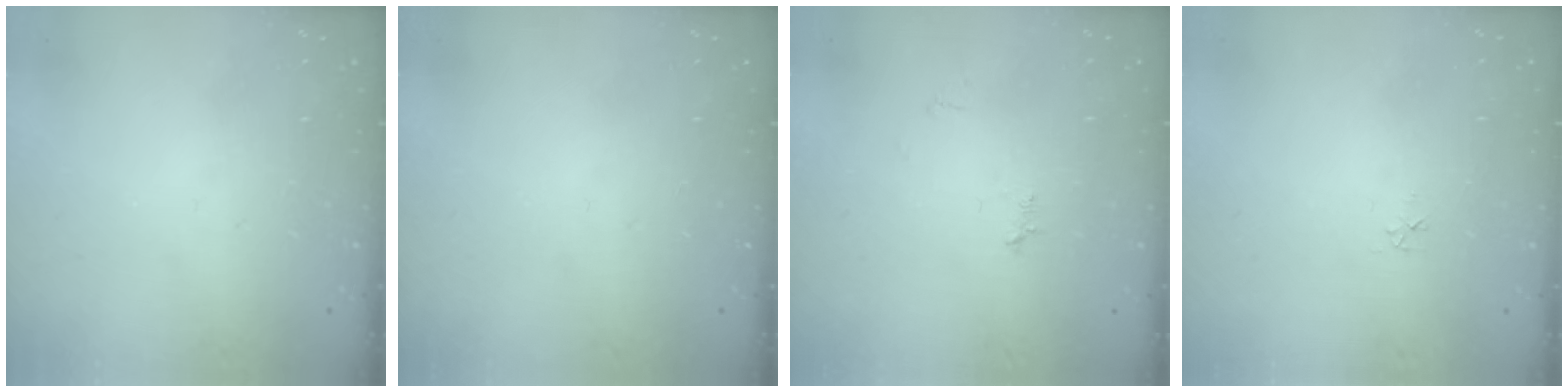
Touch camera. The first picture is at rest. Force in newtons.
{"total": 0.0}
{"total": 4.9, "press": 4.9, "slide": 0.5}
{"total": 3.6, "press": 3.6, "slide": 0.4}